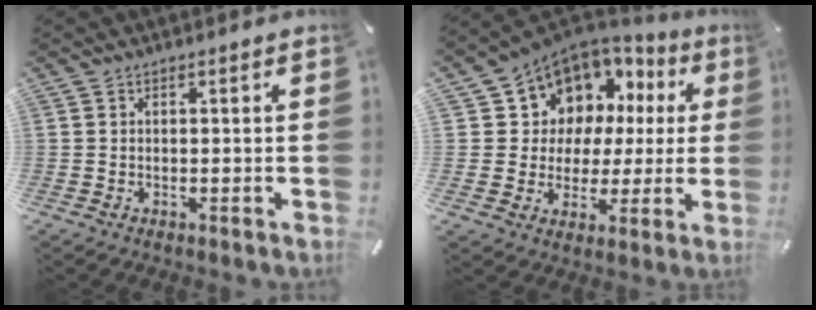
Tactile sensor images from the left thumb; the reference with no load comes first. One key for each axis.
{"total": 10.5, "fx": 6.1, "fy": 8.4, "fz": 1.7, "tx": -0.053, "ty": -0.058, "tz": 0.116}